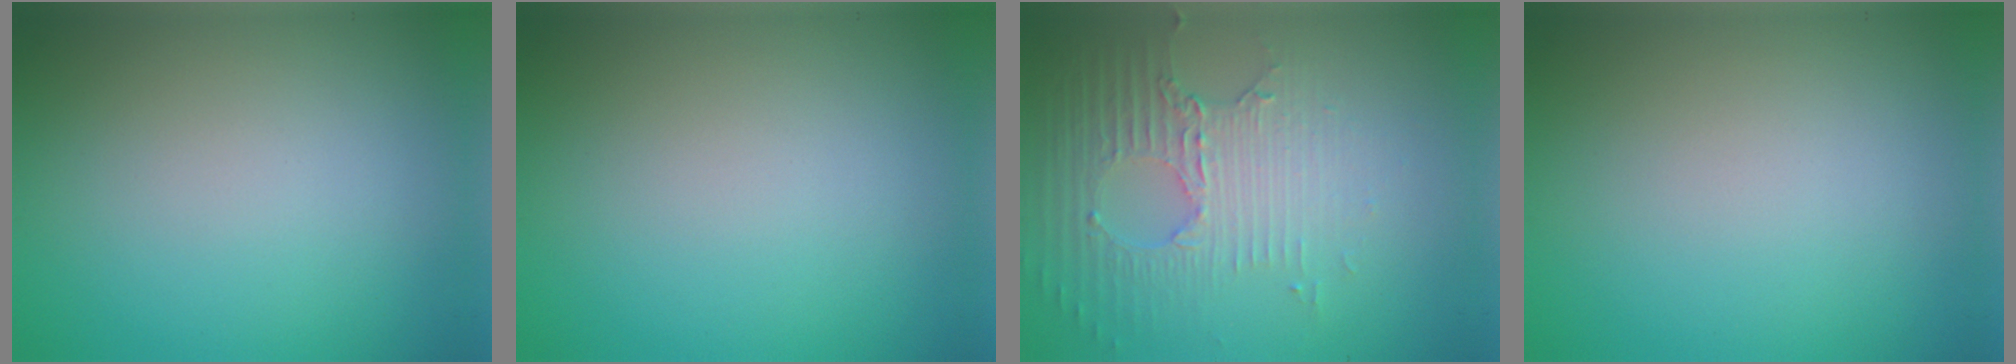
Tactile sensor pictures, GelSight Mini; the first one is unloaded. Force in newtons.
{"total": 0.0}
{"total": 5.4, "press": 3.5, "slide": 4.1}
{"total": 0.0}